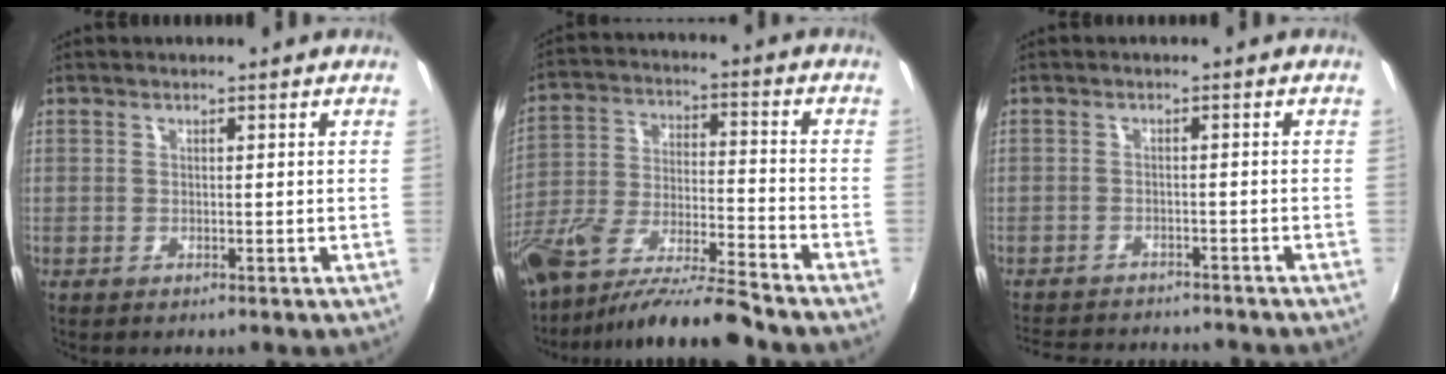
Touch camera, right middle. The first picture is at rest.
{"total": 15.3, "force": [-12.7, 1.3, 8.4], "torque": [-0.173, -0.025, -0.232]}
{"total": 11.3, "force": [-10.3, 2.7, 3.9], "torque": [-0.095, -0.009, -0.151]}